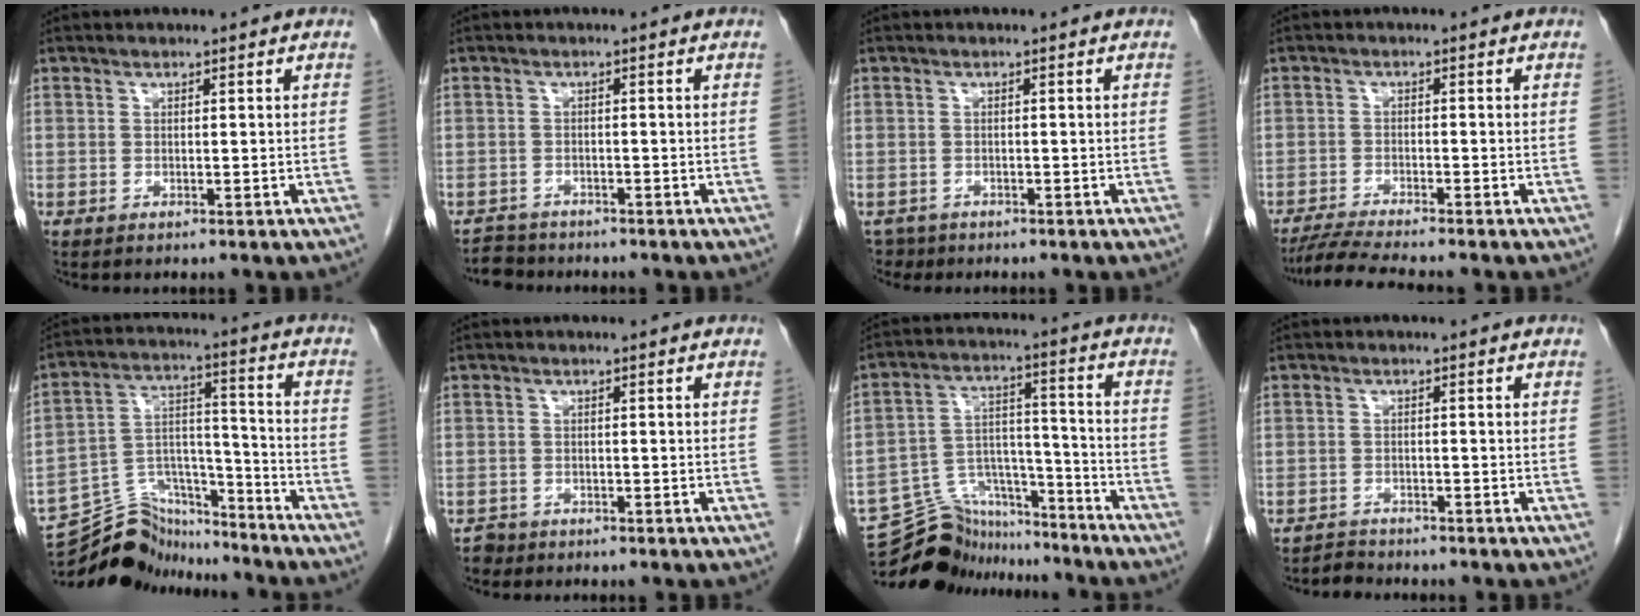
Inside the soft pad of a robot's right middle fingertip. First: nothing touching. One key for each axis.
{"total": 3.2, "fx": -3.0, "fy": 1.0, "fz": -0.6, "tx": 0.006, "ty": -0.006, "tz": -0.053}
{"total": 2.1, "fx": -1.6, "fy": 1.3, "fz": -0.1, "tx": -0.003, "ty": 0.001, "tz": -0.026}
{"total": 6.4, "fx": -5.7, "fy": -0.8, "fz": 2.8, "tx": -0.047, "ty": -0.022, "tz": -0.099}
{"total": 12.3, "fx": -11.9, "fy": 2.9, "fz": 0.6, "tx": -0.017, "ty": 0.051, "tz": -0.209}
{"total": 1.4, "fx": -1.1, "fy": 0.7, "fz": -0.3, "tx": -0.002, "ty": 0.001, "tz": -0.020}
{"total": 12.1, "fx": -11.6, "fy": 3.4, "fz": 0.4, "tx": -0.009, "ty": 0.047, "tz": -0.198}
{"total": 2.0, "fx": -1.9, "fy": 0.3, "fz": -0.7, "tx": 0.010, "ty": -0.007, "tz": -0.033}